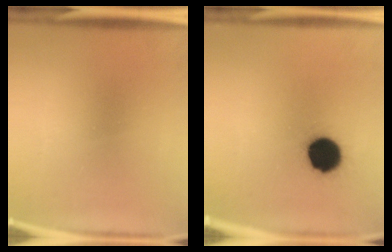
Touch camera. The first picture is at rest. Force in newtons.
{"total": 11.9}